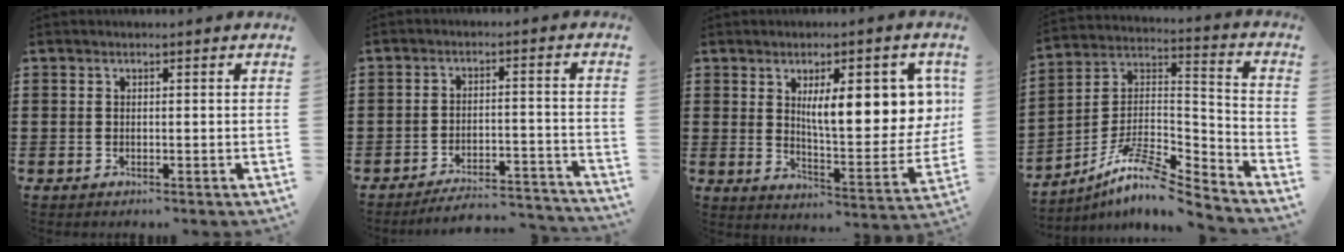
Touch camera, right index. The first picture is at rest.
{"total": 4.8, "force": [-4.6, 0.5, 1.4], "torque": [-0.025, 0.001, -0.091]}
{"total": 11.7, "force": [3.8, 3.8, 10.3], "torque": [-0.153, -0.011, 0.057]}
{"total": 9.0, "force": [-7.4, 1.9, 4.7], "torque": [-0.095, 0.008, -0.150]}